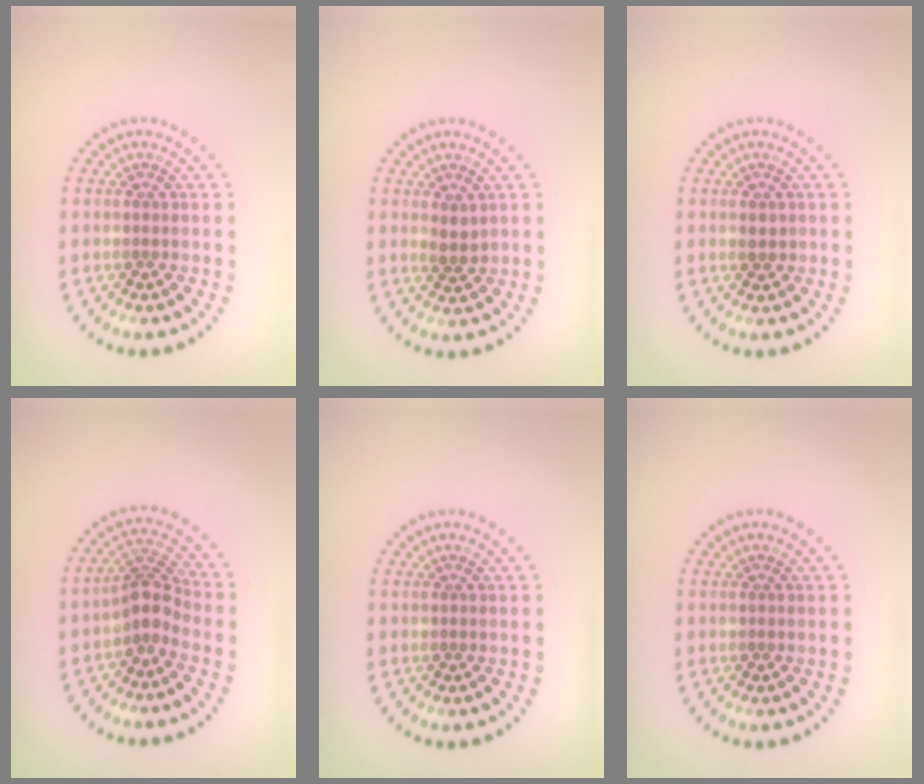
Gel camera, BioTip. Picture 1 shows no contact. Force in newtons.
{"total": 1.3, "press": 1.1, "slide": 0.6}
{"total": 1.0, "press": 1.0, "slide": 0.1}
{"total": 2.8, "press": 2.2, "slide": 1.8}
{"total": 0.0}
{"total": 0.0}